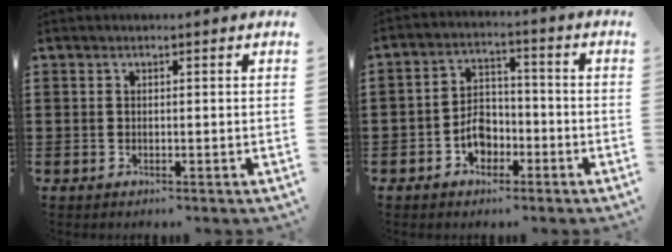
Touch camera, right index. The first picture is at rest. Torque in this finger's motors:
{"motor_torque": [0.11, 0.13, 0.13, 0.01]}